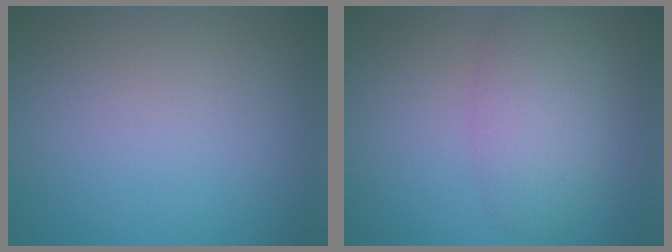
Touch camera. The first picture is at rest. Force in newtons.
{"total": 4.3, "press": 4.3, "slide": 0.2}